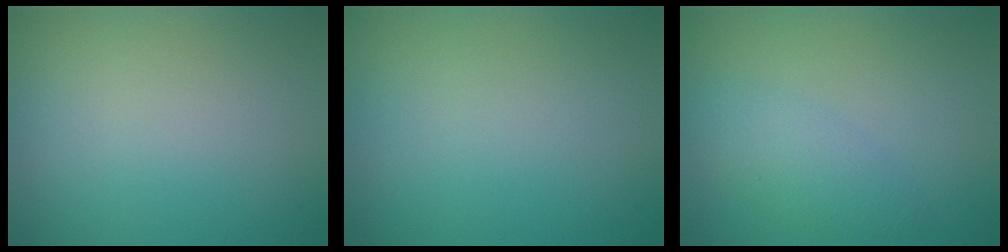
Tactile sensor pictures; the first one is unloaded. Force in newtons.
{"total": 0.0}
{"total": 2.7, "press": 2.7, "slide": 0.1}